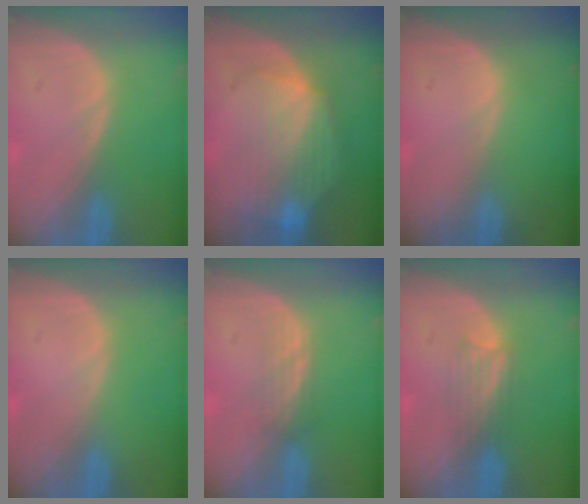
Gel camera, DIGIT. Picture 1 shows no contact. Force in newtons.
{"total": 8.7, "press": 8.1, "slide": 3.4}
{"total": 0.0}
{"total": 0.0}
{"total": 2.4, "press": 2.3, "slide": 0.5}
{"total": 3.1, "press": 2.8, "slide": 1.3}